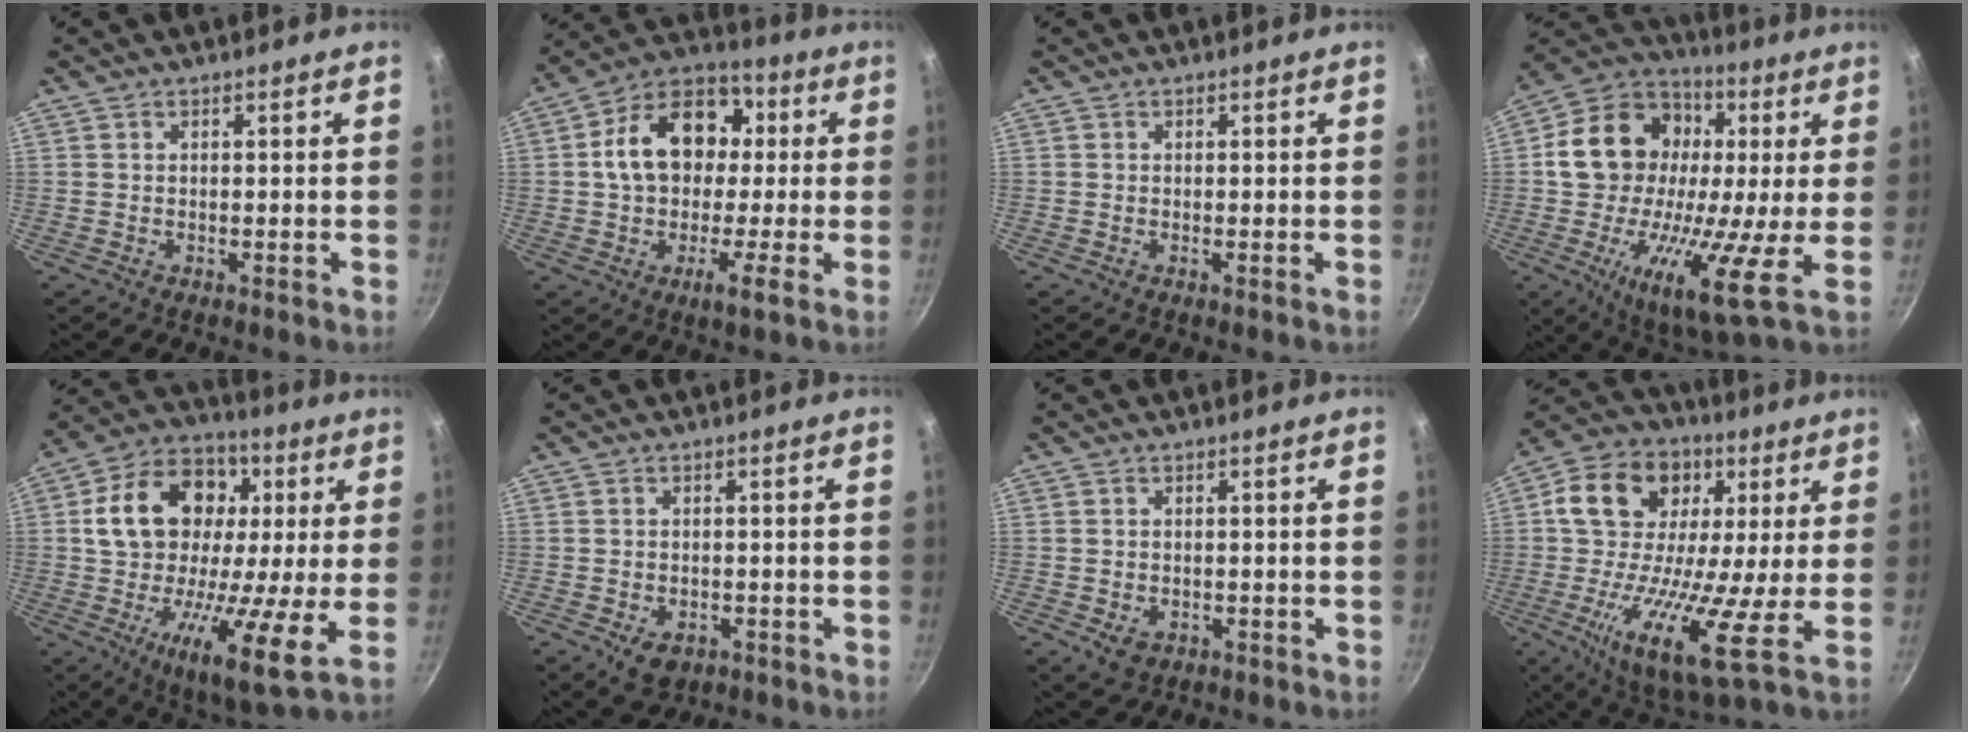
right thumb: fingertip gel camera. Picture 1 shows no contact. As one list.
[{"total": 16.9, "force": [1.5, 11.5, 12.3], "torque": [-0.178, 0.036, -0.001]}, {"total": 0.0}, {"total": 24.9, "force": [1.5, 14.1, 20.4], "torque": [-0.327, 0.002, -0.004]}, {"total": 25.4, "force": [2.2, 14.3, 20.9], "torque": [-0.312, 0.001, 0.009]}, {"total": 4.7, "force": [-1.9, 3.3, 2.7], "torque": [-0.035, 0.008, -0.015]}, {"total": 3.4, "force": [-1.0, 2.6, 1.9], "torque": [-0.030, 0.000, -0.007]}, {"total": 22.9, "force": [2.6, 13.1, 18.7], "torque": [-0.320, 0.000, 0.014]}]